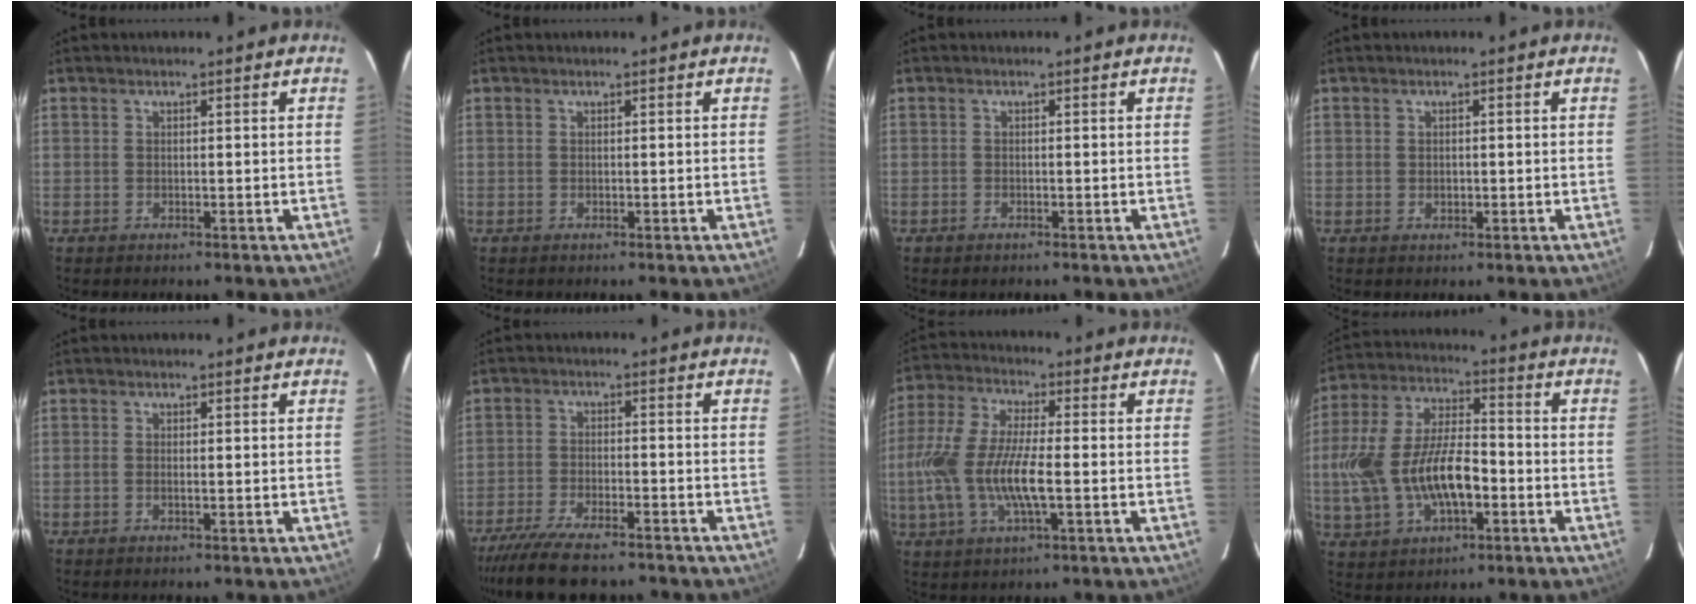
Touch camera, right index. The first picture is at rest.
{"total": 0.0}
{"total": 0.9, "force": [-0.6, 0.6, 0.3], "torque": [-0.005, -0.001, -0.010]}
{"total": 1.1, "force": [0.0, 1.0, 0.4], "torque": [-0.002, 0.002, 0.001]}
{"total": 0.7, "force": [-0.1, 0.0, 0.6], "torque": [-0.014, 0.001, -0.004]}
{"total": 14.4, "force": [-12.0, 3.8, 6.9], "torque": [-0.149, -0.028, -0.193]}
{"total": 14.5, "force": [-2.6, 4.5, 13.5], "torque": [-0.285, -0.005, -0.052]}
{"total": 17.7, "force": [-3.8, 8.7, 14.9], "torque": [-0.320, 0.004, -0.059]}